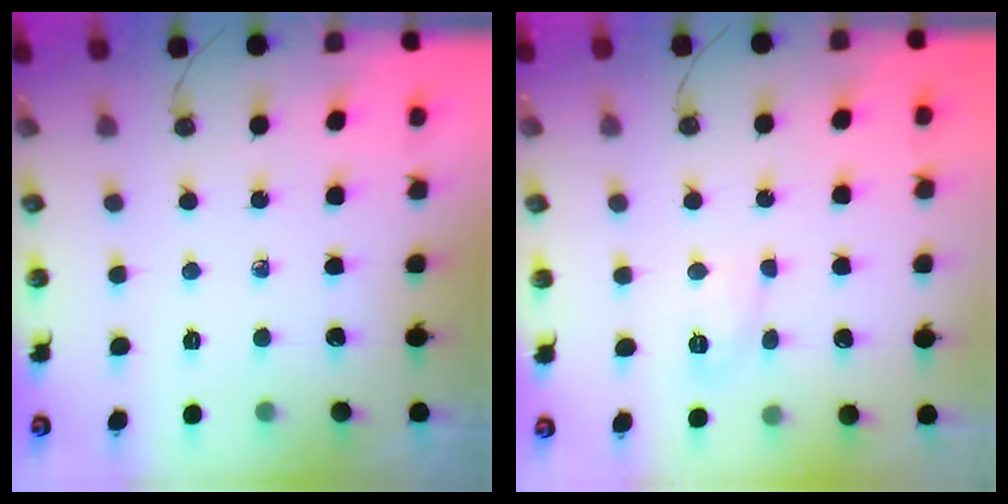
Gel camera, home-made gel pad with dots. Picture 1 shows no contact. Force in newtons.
{"total": 4.4, "press": 4.4, "slide": 0.4}